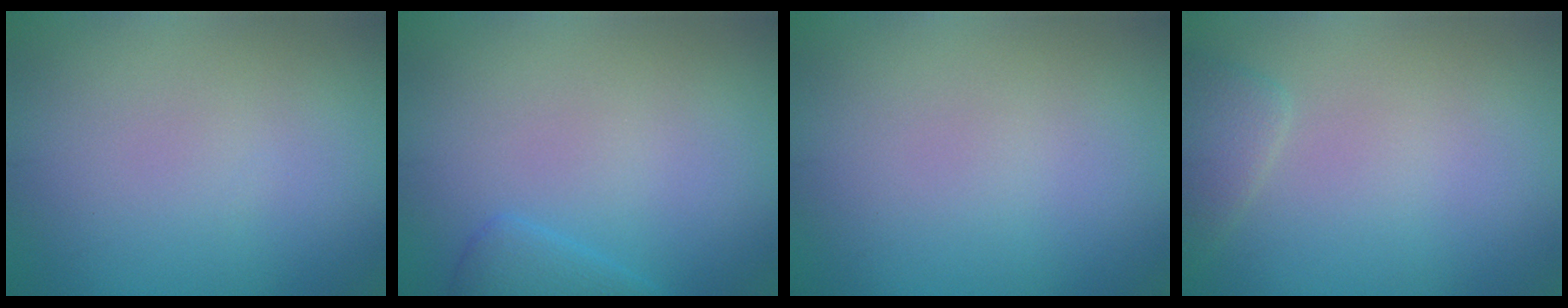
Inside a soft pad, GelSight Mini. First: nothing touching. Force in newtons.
{"total": 2.0, "press": 2.0, "slide": 0.2}
{"total": 0.0}
{"total": 1.9, "press": 1.9, "slide": 0.2}